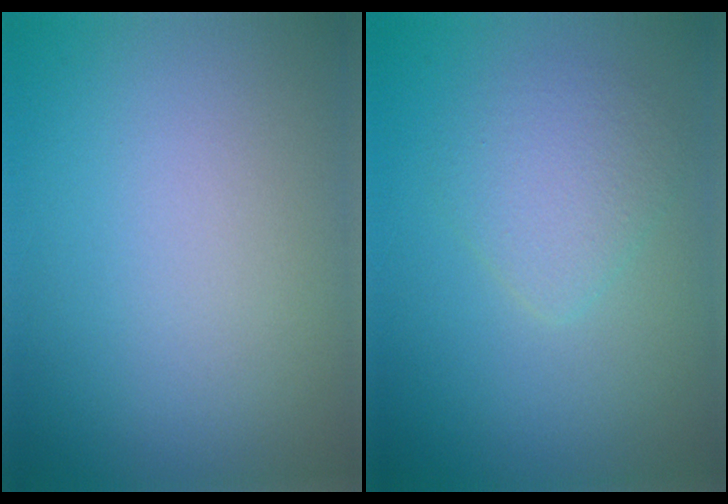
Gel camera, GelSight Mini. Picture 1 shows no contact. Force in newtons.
{"total": 2.6, "press": 2.5, "slide": 0.1}